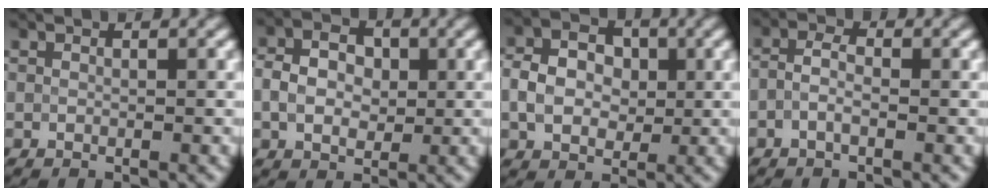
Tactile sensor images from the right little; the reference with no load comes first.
{"total": 3.8, "force": [0.1, 2.9, 2.4], "torque": [-0.041, 0.003, -0.002]}
{"total": 4.2, "force": [-0.1, 3.4, 2.4], "torque": [-0.043, 0.004, -0.007]}
{"total": 1.4, "force": [-0.5, 0.5, 1.2], "torque": [-0.025, 0.006, -0.017]}